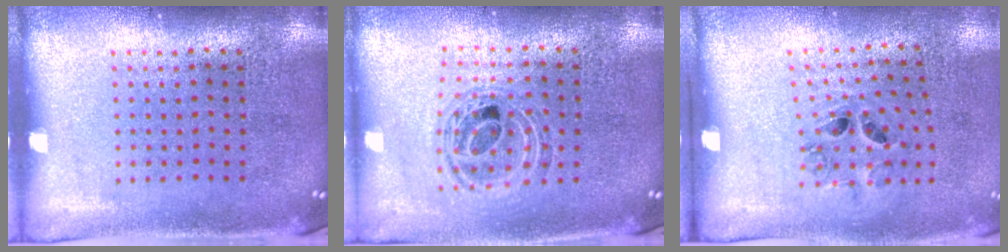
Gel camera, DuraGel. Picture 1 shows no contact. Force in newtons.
{"total": 0.8, "press": 0.8, "slide": 0.1}
{"total": 1.4, "press": 0.8, "slide": 1.2}